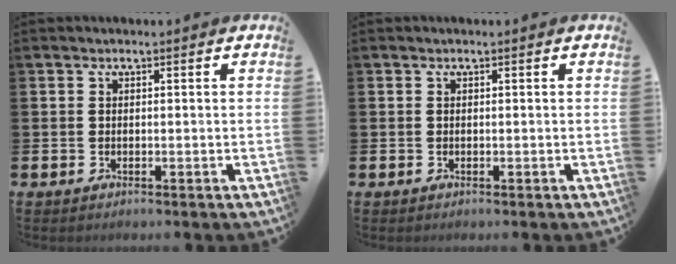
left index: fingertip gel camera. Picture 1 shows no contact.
{"total": 0.0}